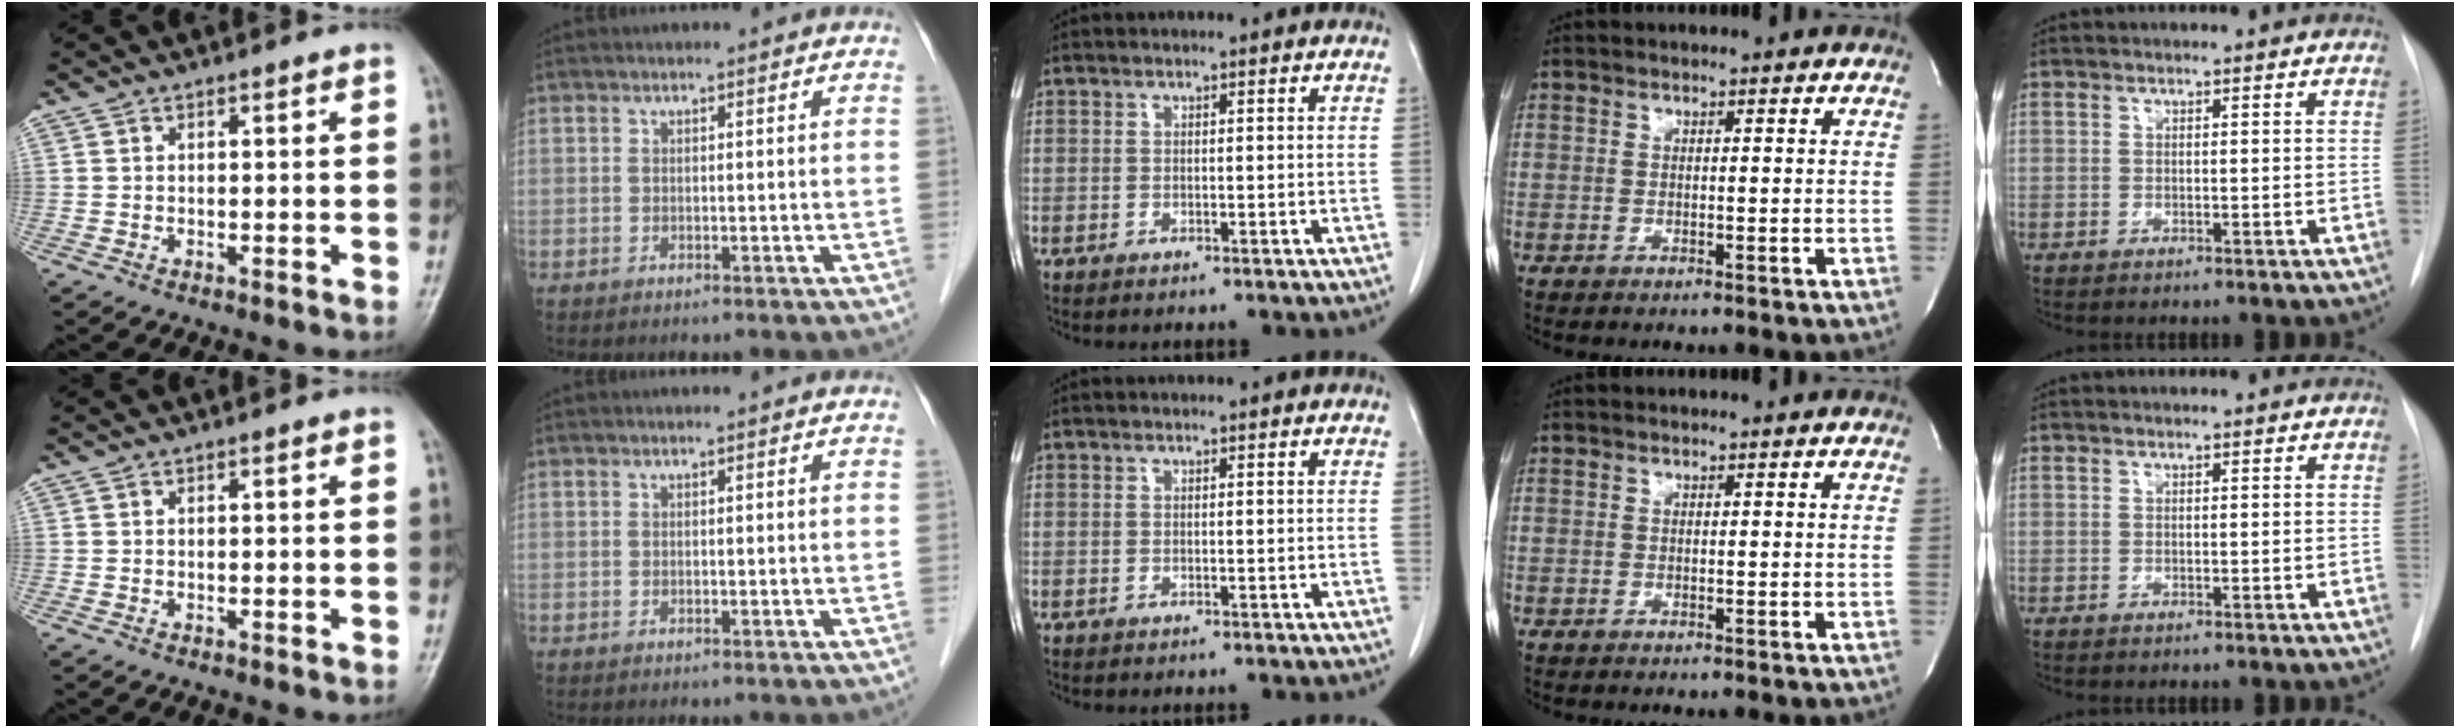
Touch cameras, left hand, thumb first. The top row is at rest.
{}